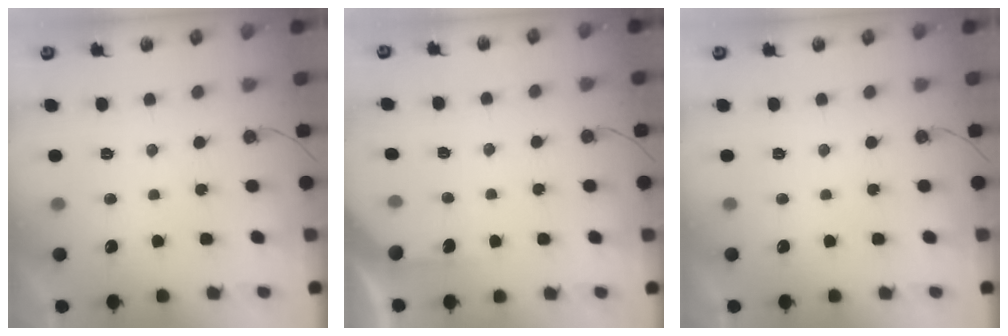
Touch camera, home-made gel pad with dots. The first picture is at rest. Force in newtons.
{"total": 2.9, "press": 2.9, "slide": 0.3}
{"total": 0.0}